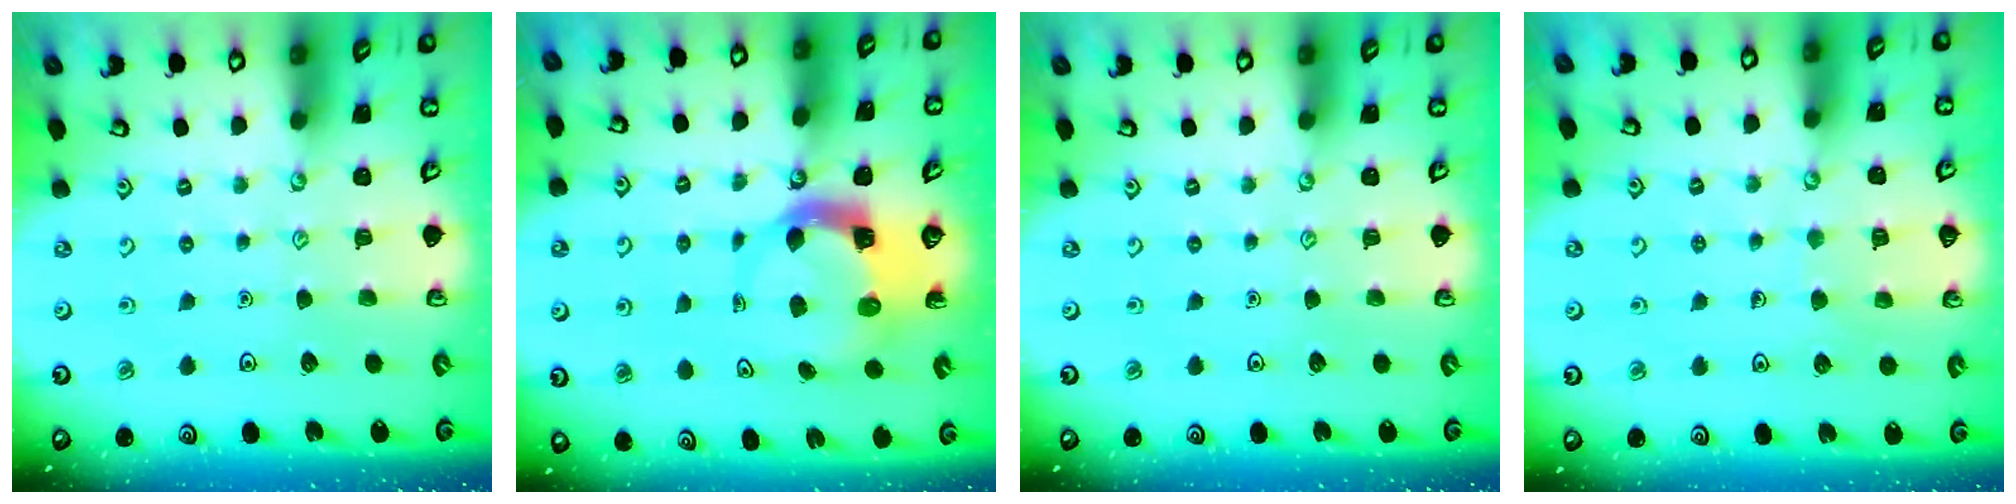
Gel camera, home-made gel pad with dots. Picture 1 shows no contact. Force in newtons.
{"total": 5.7, "press": 5.6, "slide": 1.0}
{"total": 0.0}
{"total": 4.6, "press": 4.6, "slide": 0.4}